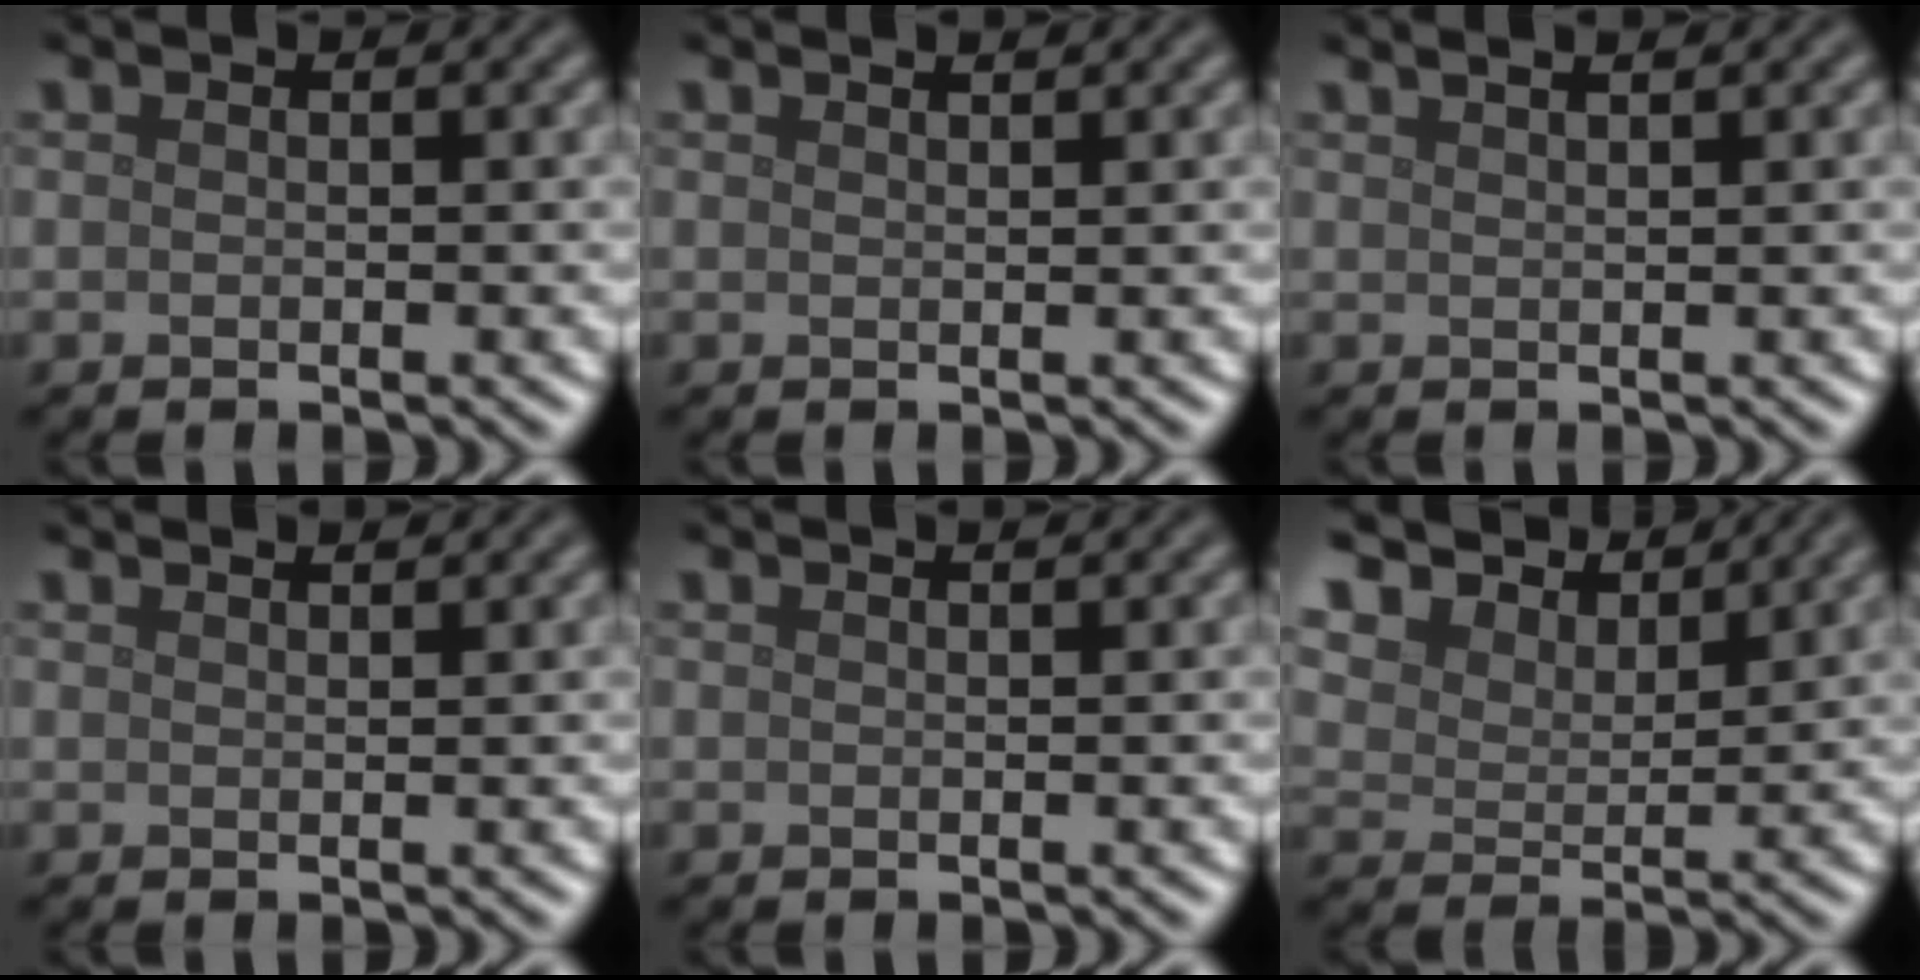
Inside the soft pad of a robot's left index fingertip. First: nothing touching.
{"total": 1.1, "force": [0.9, 0.2, 0.5], "torque": [-0.005, -0.001, 0.009]}
{"total": 3.2, "force": [2.1, 1.4, 2.0], "torque": [-0.004, 0.021, -0.006]}
{"total": 2.3, "force": [2.0, 0.7, 1.0], "torque": [-0.002, 0.004, 0.006]}
{"total": 1.2, "force": [1.0, 0.4, 0.6], "torque": [-0.005, -0.001, 0.004]}
{"total": 7.8, "force": [6.6, 2.9, 3.0], "torque": [-0.081, 0.008, 0.105]}